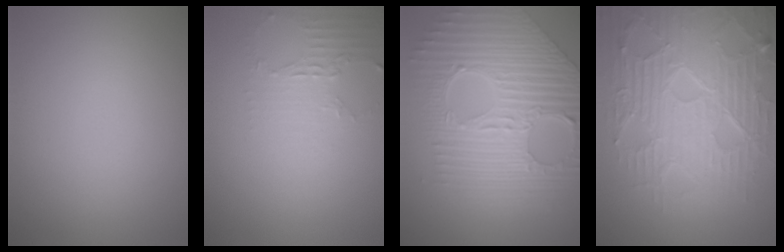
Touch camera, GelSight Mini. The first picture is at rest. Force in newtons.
{"total": 2.2, "press": 1.6, "slide": 1.5}
{"total": 9.9, "press": 6.9, "slide": 7.0}
{"total": 9.3, "press": 6.6, "slide": 6.6}